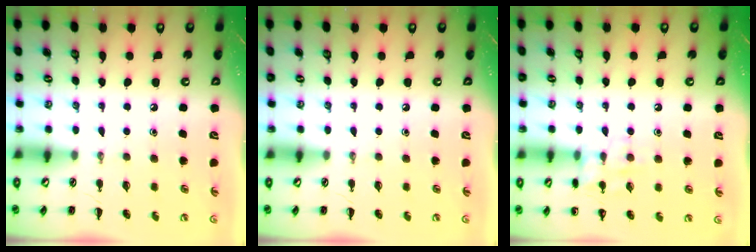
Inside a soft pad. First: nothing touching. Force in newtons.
{"total": 0.0}
{"total": 9.5, "press": 9.4, "slide": 0.9}